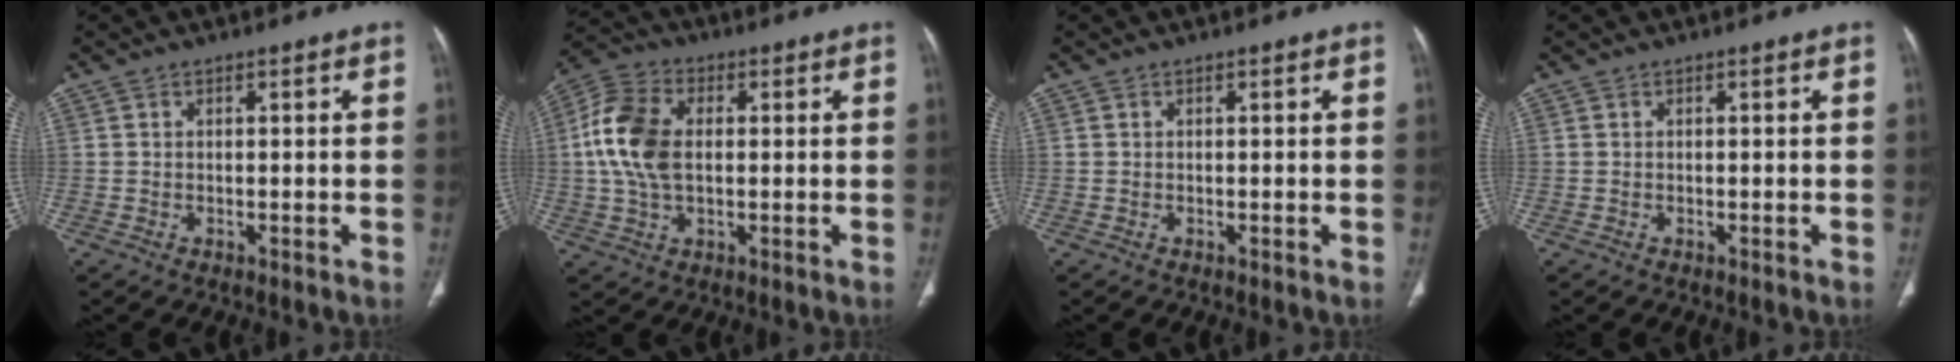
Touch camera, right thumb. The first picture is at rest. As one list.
[{"total": 11.9, "force": [1.1, 7.5, 9.2], "torque": [-0.193, 0.016, 0.016]}, {"total": 0.0}, {"total": 0.0}]